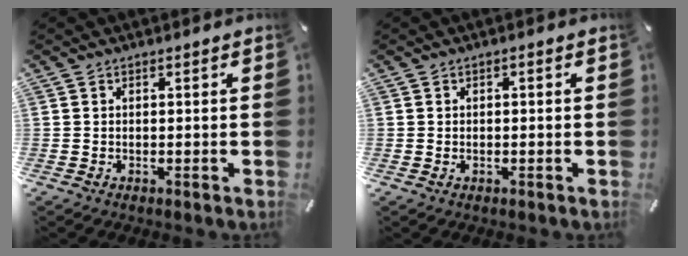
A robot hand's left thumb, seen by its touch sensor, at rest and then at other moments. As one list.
[{"total": 0.9, "force": [-0.3, 0.4, 0.7], "torque": [-0.013, 0.000, -0.006]}]